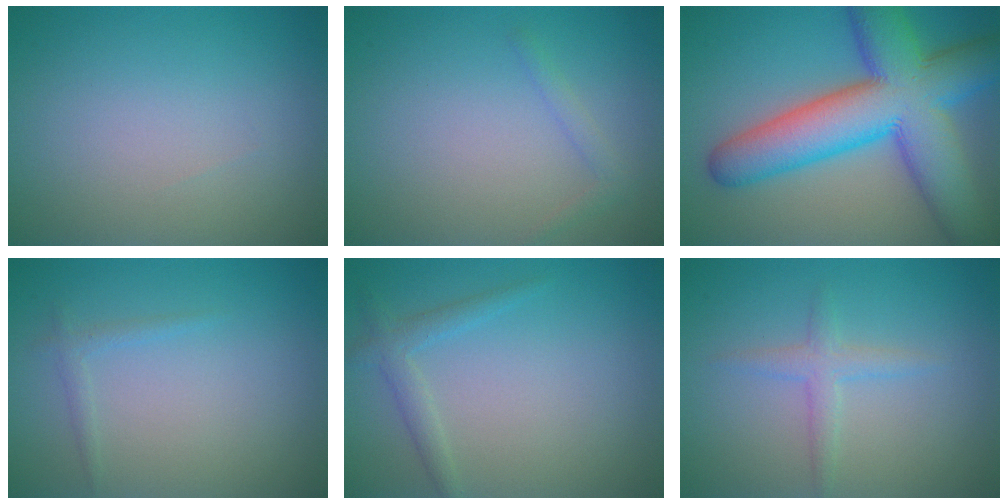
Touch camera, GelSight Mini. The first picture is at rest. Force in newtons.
{"total": 1.1, "press": 1.1, "slide": 0.1}
{"total": 13.3, "press": 13.3, "slide": 0.5}
{"total": 0.9, "press": 0.9, "slide": 0.1}
{"total": 1.8, "press": 1.8, "slide": 0.1}
{"total": 1.9, "press": 1.9, "slide": 0.1}